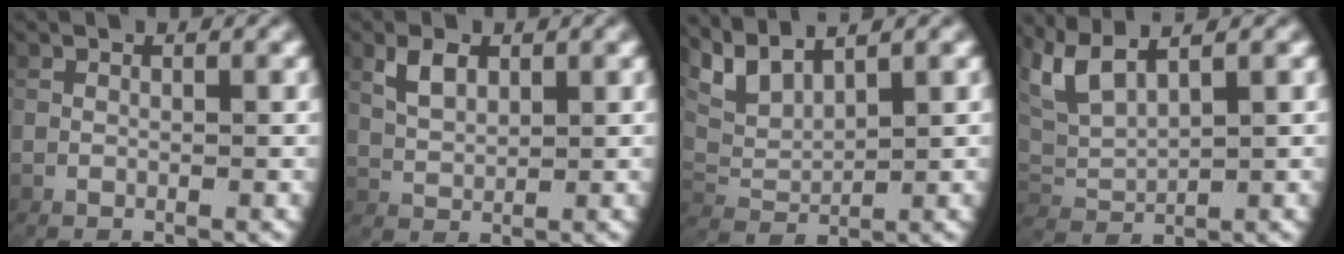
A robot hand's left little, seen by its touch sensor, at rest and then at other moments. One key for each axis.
{"total": 2.1, "fx": 1.4, "fy": 0.6, "fz": 1.5, "tx": -0.034, "ty": -0.003, "tz": 0.036}
{"total": 4.8, "fx": 2.8, "fy": 2.7, "fz": 2.8, "tx": -0.085, "ty": -0.005, "tz": 0.058}
{"total": 5.8, "fx": 2.5, "fy": 3.8, "fz": 3.6, "tx": -0.104, "ty": -0.006, "tz": 0.051}